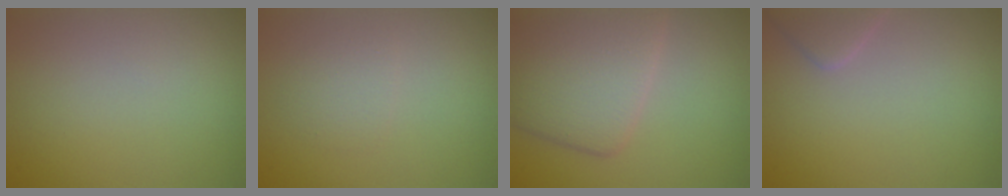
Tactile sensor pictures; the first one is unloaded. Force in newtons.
{"total": 1.4, "press": 1.4, "slide": 0.0}
{"total": 6.2, "press": 6.2, "slide": 0.1}
{"total": 1.8, "press": 1.8, "slide": 0.2}